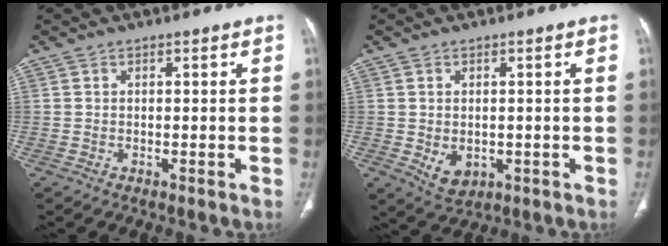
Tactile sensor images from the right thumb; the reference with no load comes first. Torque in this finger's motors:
{"motor_torque": [-0.35, 0.29, 0.41, 0.32, 0.09]}